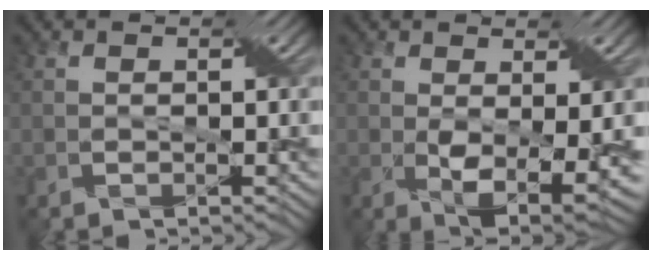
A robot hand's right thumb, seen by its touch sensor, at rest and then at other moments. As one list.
[{"total": 6.1, "force": [0.2, 2.5, 5.5], "torque": [-0.102, -0.018, 0.016]}]